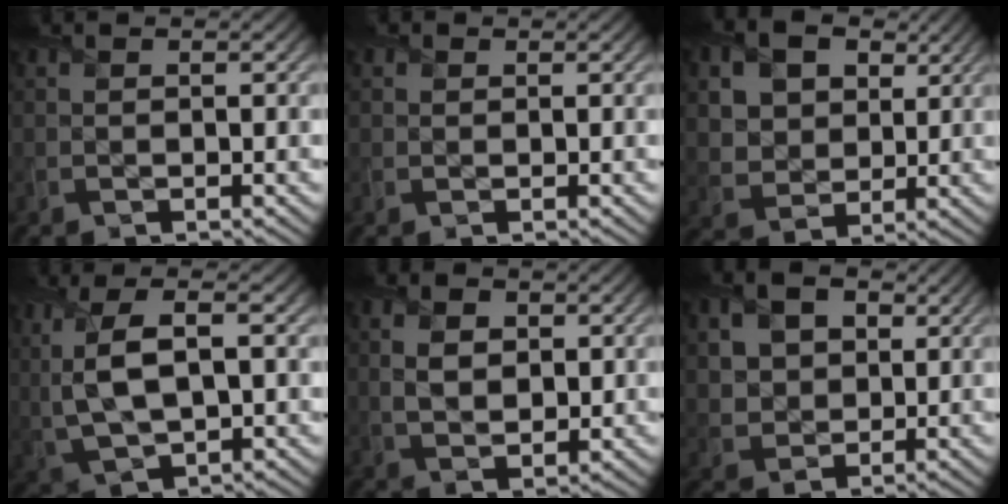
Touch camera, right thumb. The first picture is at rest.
{"total": 0.9, "force": [0.5, 0.8, 0.0], "torque": [0.000, -0.003, 0.010]}
{"total": 11.2, "force": [5.1, 8.4, 5.3], "torque": [-0.164, 0.007, 0.108]}
{"total": 9.4, "force": [1.6, 4.5, 8.0], "torque": [-0.190, 0.004, 0.033]}
{"total": 5.3, "force": [1.2, 3.6, 3.7], "torque": [-0.077, -0.002, 0.025]}
{"total": 7.7, "force": [2.9, 5.9, 4.0], "torque": [-0.131, 0.002, 0.054]}